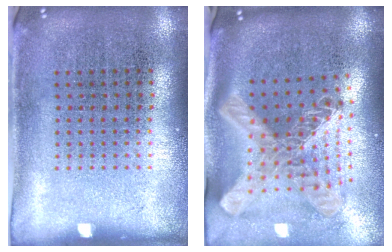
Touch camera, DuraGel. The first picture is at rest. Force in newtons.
{"total": 2.9, "press": 2.1, "slide": 2.0}